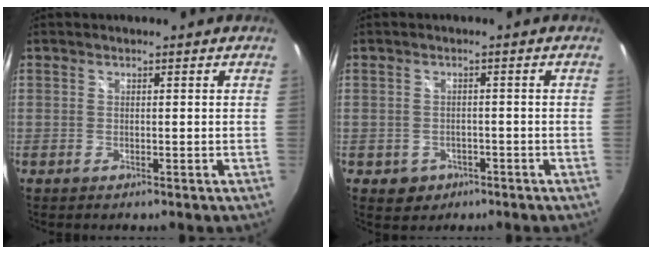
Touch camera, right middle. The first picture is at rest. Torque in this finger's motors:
{"motor_torque": [0.54, -0.51, -0.01, 0.00]}